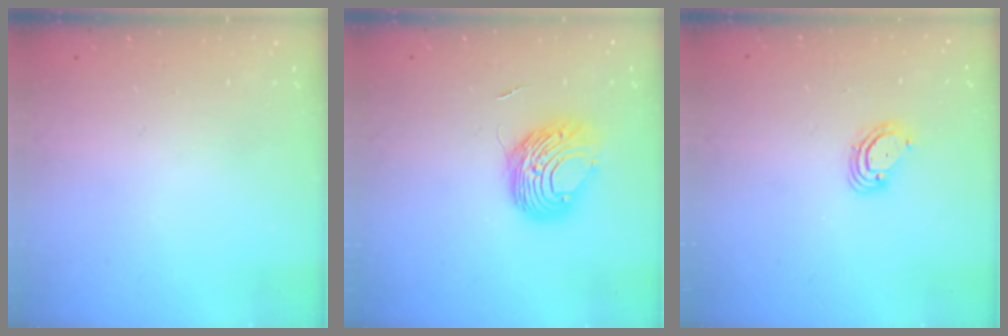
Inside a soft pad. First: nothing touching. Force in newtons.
{"total": 8.8, "press": 8.8, "slide": 0.8}
{"total": 4.4, "press": 4.4, "slide": 0.4}